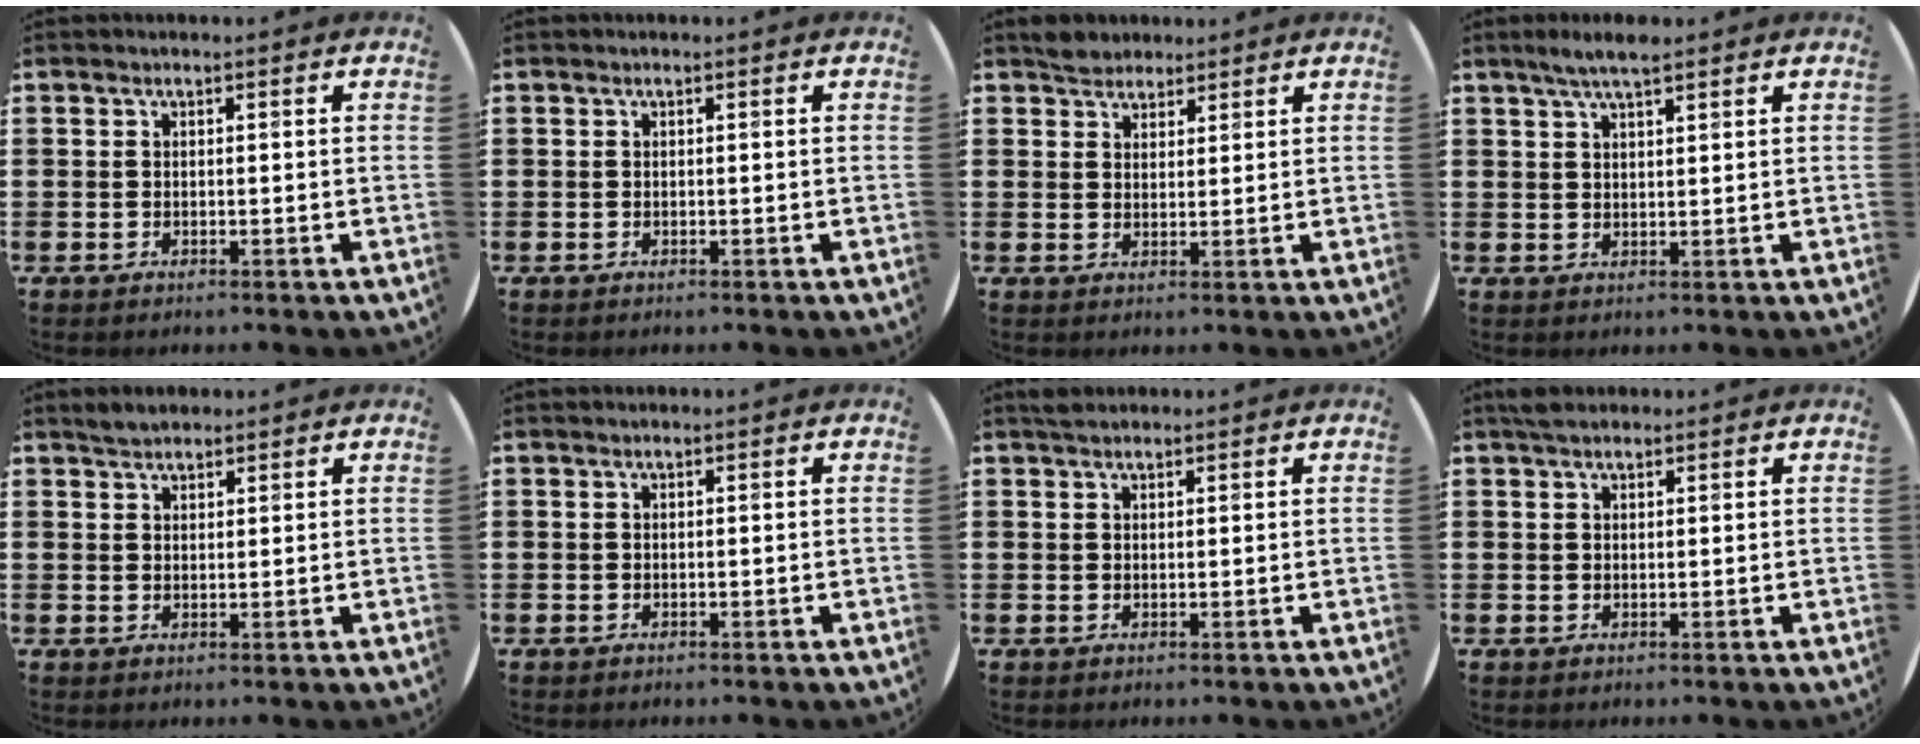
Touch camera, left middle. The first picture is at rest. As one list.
[{"total": 0.0}, {"total": 2.7, "force": [2.5, 1.1, -0.1], "torque": [0.003, 0.004, 0.048]}, {"total": 3.6, "force": [2.9, 0.5, 2.1], "torque": [-0.037, 0.000, 0.049]}, {"total": 2.1, "force": [2.0, 0.6, 0.2], "torque": [0.000, 0.001, 0.037]}, {"total": 0.0}, {"total": 1.2, "force": [1.1, 0.4, 0.2], "torque": [-0.006, 0.003, 0.022]}, {"total": 1.7, "force": [1.5, 0.6, 0.6], "torque": [-0.007, 0.001, 0.027]}]